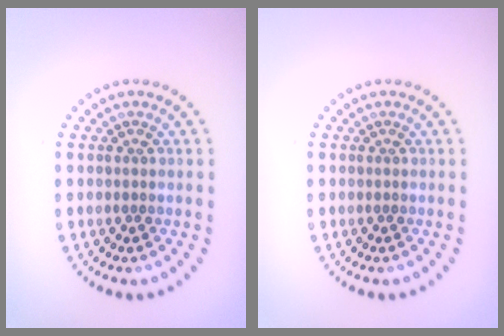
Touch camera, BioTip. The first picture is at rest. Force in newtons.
{"total": 0.0}